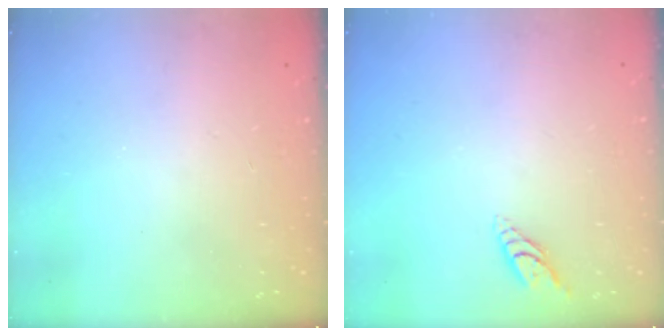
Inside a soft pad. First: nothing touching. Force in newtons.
{"total": 6.0, "press": 6.0, "slide": 0.7}